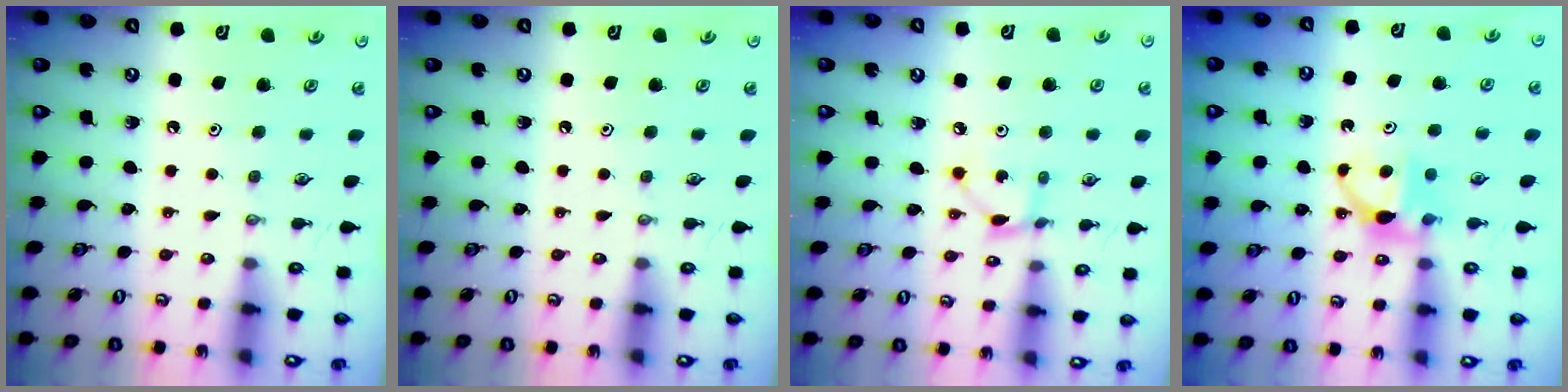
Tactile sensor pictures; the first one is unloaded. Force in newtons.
{"total": 0.0}
{"total": 3.0, "press": 3.0, "slide": 0.1}
{"total": 6.0, "press": 6.0, "slide": 0.7}